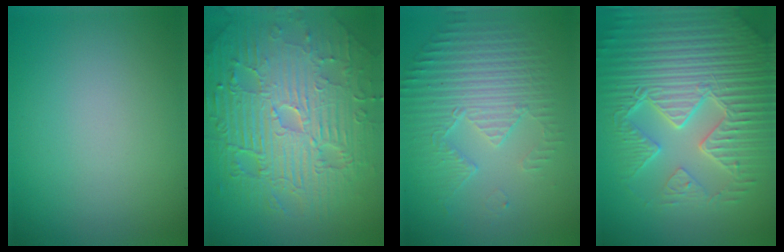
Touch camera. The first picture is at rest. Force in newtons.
{"total": 11.6, "press": 7.5, "slide": 8.9}
{"total": 4.3, "press": 3.4, "slide": 2.6}
{"total": 8.9, "press": 6.4, "slide": 6.1}